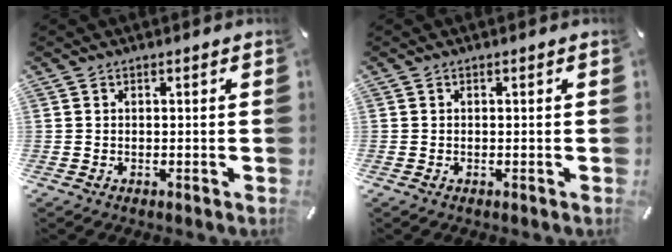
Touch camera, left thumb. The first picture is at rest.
{"total": 0.0}